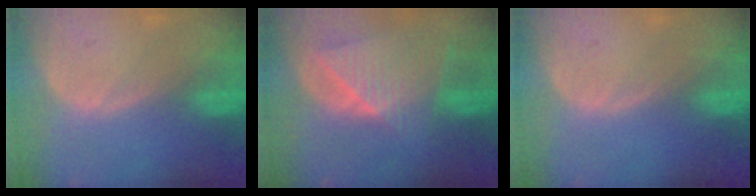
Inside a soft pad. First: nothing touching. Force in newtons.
{"total": 9.0, "press": 8.0, "slide": 4.2}
{"total": 0.0}